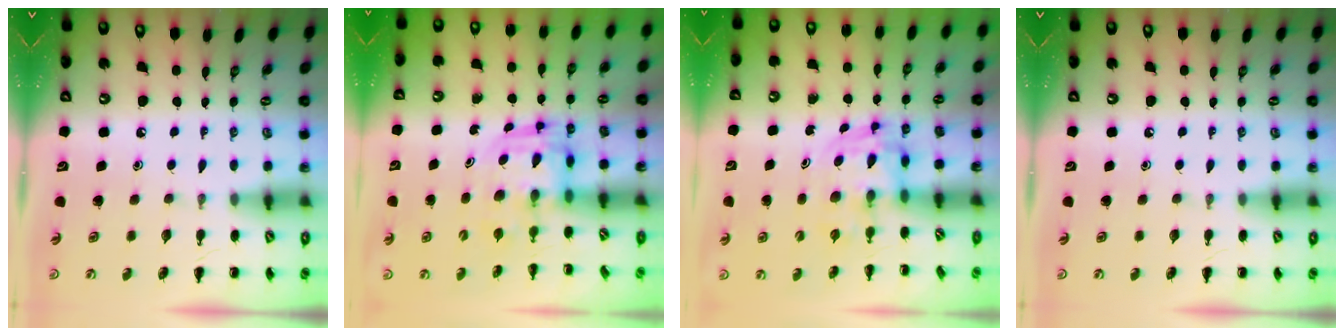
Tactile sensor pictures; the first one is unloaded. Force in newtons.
{"total": 3.2, "press": 3.2, "slide": 0.3}
{"total": 3.7, "press": 3.6, "slide": 0.6}
{"total": 0.0}